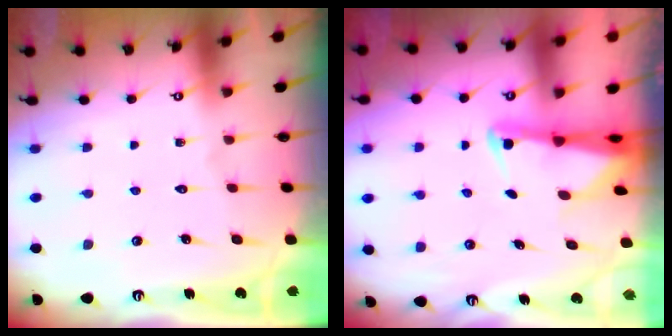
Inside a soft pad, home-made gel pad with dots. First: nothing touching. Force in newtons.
{"total": 2.6, "press": 2.6, "slide": 0.5}